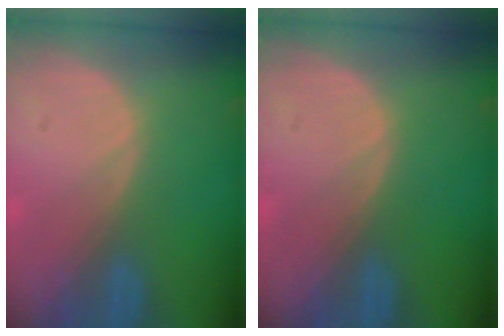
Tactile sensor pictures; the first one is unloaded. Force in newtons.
{"total": 0.0}